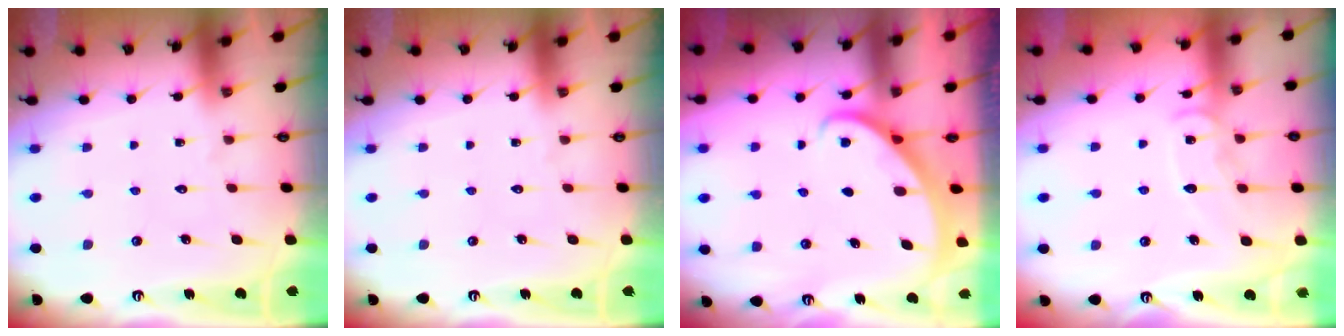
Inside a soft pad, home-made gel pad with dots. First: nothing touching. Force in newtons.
{"total": 0.0}
{"total": 1.9, "press": 1.9, "slide": 0.2}
{"total": 9.4, "press": 9.4, "slide": 0.9}